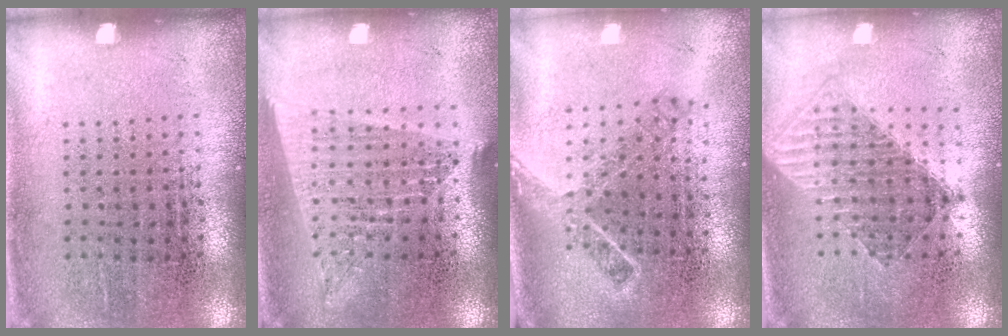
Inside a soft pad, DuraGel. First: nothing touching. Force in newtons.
{"total": 1.8, "press": 1.6, "slide": 0.8}
{"total": 1.9, "press": 1.4, "slide": 1.3}
{"total": 1.5, "press": 1.3, "slide": 0.9}